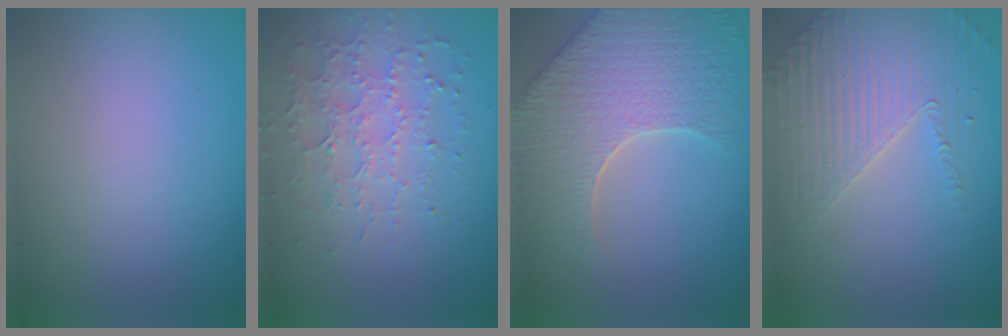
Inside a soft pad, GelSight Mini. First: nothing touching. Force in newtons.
{"total": 3.5, "press": 3.3, "slide": 1.0}
{"total": 8.5, "press": 6.5, "slide": 5.5}
{"total": 3.6, "press": 3.6, "slide": 0.7}